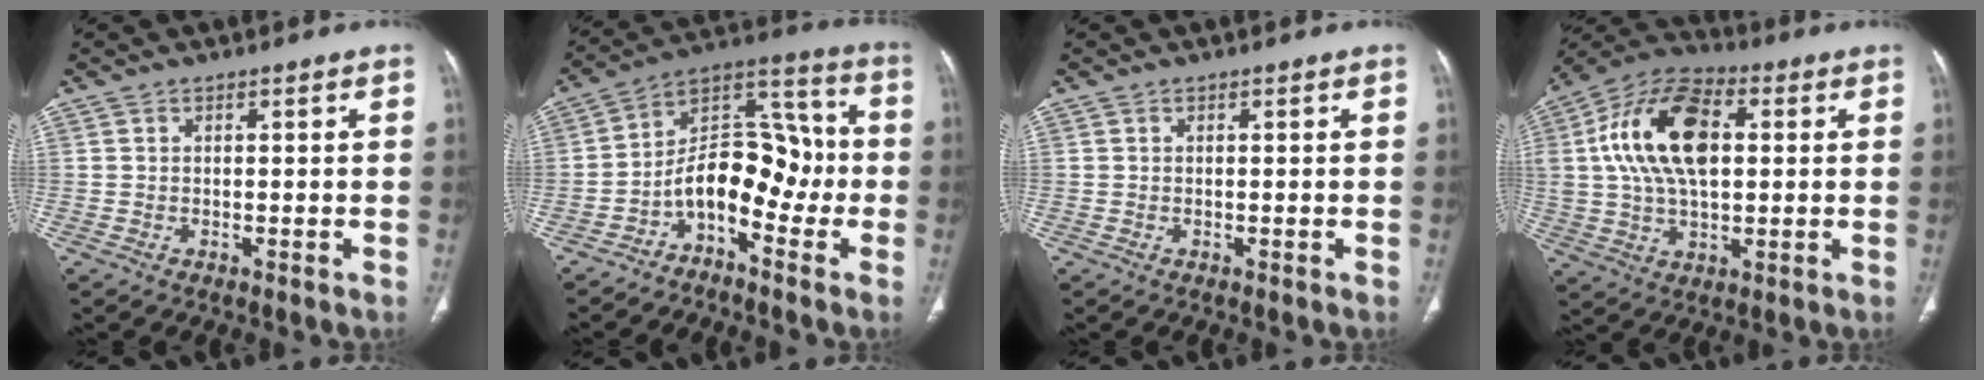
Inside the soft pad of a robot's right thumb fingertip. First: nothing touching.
{"total": 12.4, "force": [-4.4, 7.2, 9.1], "torque": [-0.116, 0.085, -0.083]}
{"total": 0.0}
{"total": 18.9, "force": [3.4, 10.6, 15.3], "torque": [-0.278, 0.018, 0.057]}